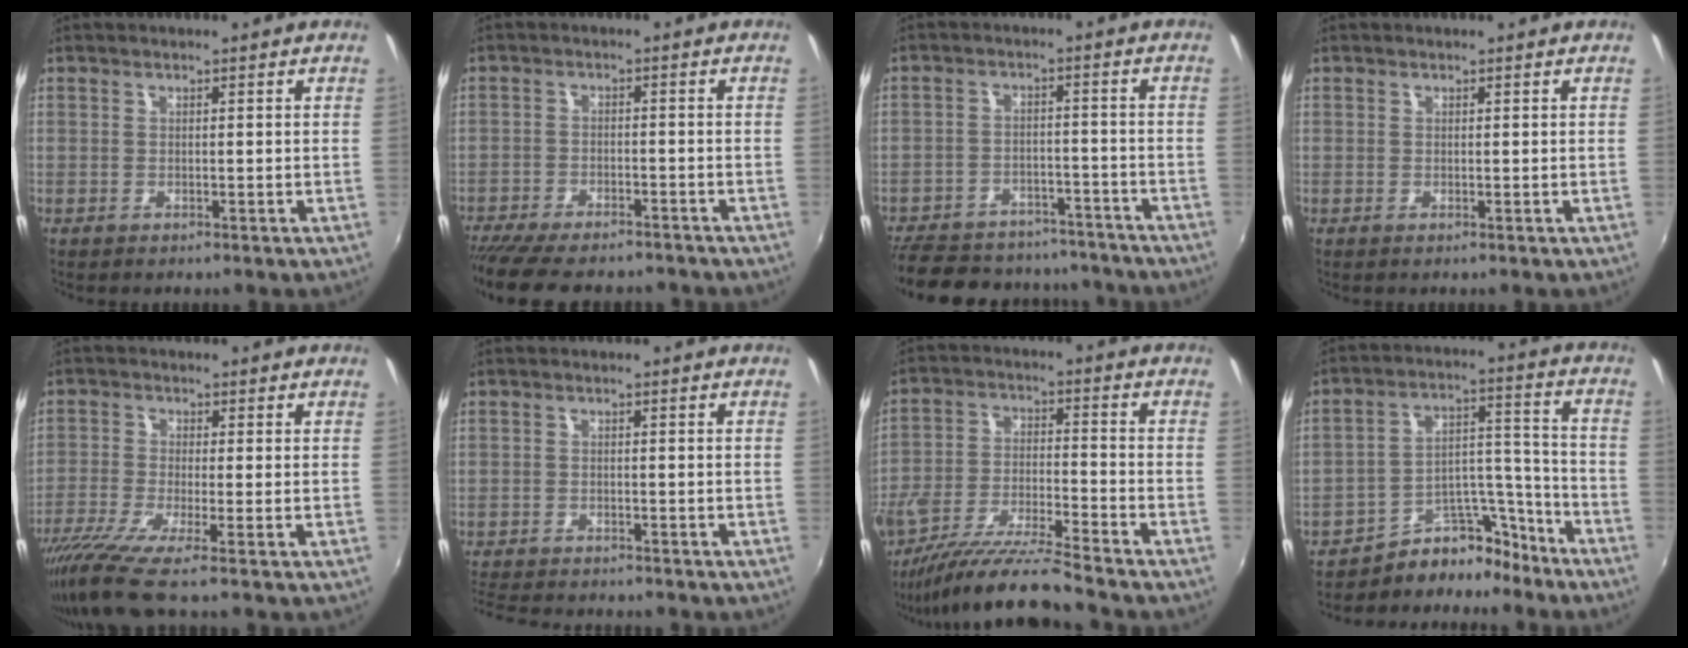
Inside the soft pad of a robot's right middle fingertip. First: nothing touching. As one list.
[{"total": 14.8, "force": [-12.6, 3.9, 6.7], "torque": [-0.146, -0.033, -0.190]}, {"total": 21.7, "force": [-17.9, 9.4, 7.9], "torque": [-0.185, 0.031, -0.230]}, {"total": 0.0}, {"total": 7.9, "force": [-6.4, -1.1, 4.5], "torque": [-0.108, -0.032, -0.121]}, {"total": 8.4, "force": [-7.8, 1.6, 2.7], "torque": [-0.078, -0.013, -0.128]}, {"total": 13.0, "force": [-11.2, -0.2, 6.5], "torque": [-0.132, -0.022, -0.207]}, {"total": 10.4, "force": [-9.1, 4.7, 1.9], "torque": [-0.016, 0.069, -0.142]}]